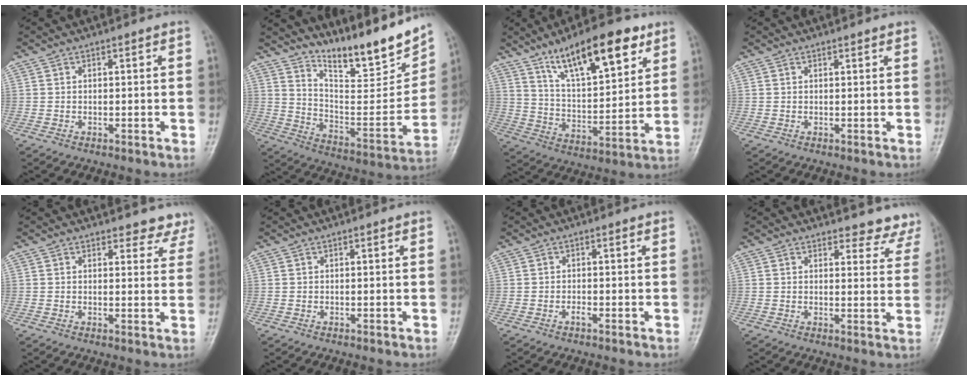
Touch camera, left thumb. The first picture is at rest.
{"total": 19.3, "force": [15.1, 4.4, 11.2], "torque": [-0.135, -0.101, 0.249]}
{"total": 18.2, "force": [10.9, 6.2, 13.1], "torque": [-0.180, -0.046, 0.190]}
{"total": 0.7, "force": [0.7, 0.1, 0.2], "torque": [-0.004, -0.002, 0.009]}
{"total": 5.3, "force": [4.8, 2.1, 0.0], "torque": [0.040, -0.028, 0.032]}
{"total": 0.0}
{"total": 1.0, "force": [-0.6, 0.4, 0.7], "torque": [-0.012, 0.003, -0.011]}
{"total": 6.7, "force": [6.2, 2.5, 0.0], "torque": [0.046, -0.036, 0.044]}